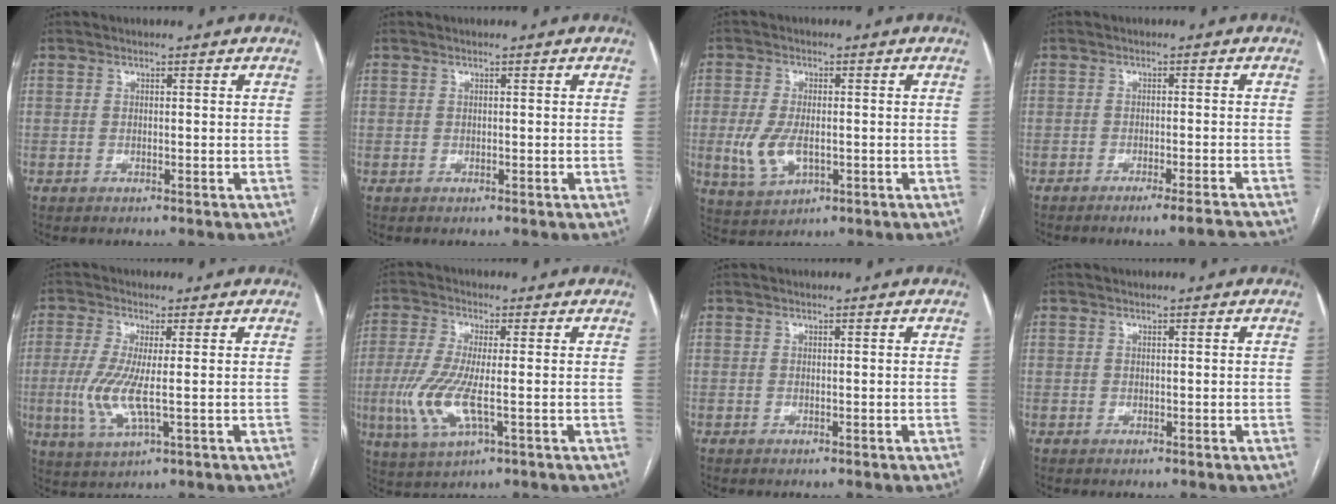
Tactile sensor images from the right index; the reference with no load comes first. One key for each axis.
{"total": 0.0}
{"total": 6.7, "fx": -1.2, "fy": 3.4, "fz": 5.7, "tx": -0.129, "ty": -0.004, "tz": -0.012}
{"total": 6.2, "fx": -5.6, "fy": -0.5, "fz": 2.5, "tx": -0.011, "ty": 0.000, "tz": -0.079}
{"total": 7.5, "fx": -0.7, "fy": 1.2, "fz": 7.3, "tx": -0.171, "ty": -0.014, "tz": -0.015}
{"total": 8.9, "fx": -1.8, "fy": 2.0, "fz": 8.5, "tx": -0.197, "ty": -0.015, "tz": -0.035}
{"total": 0.0}
{"total": 0.0}